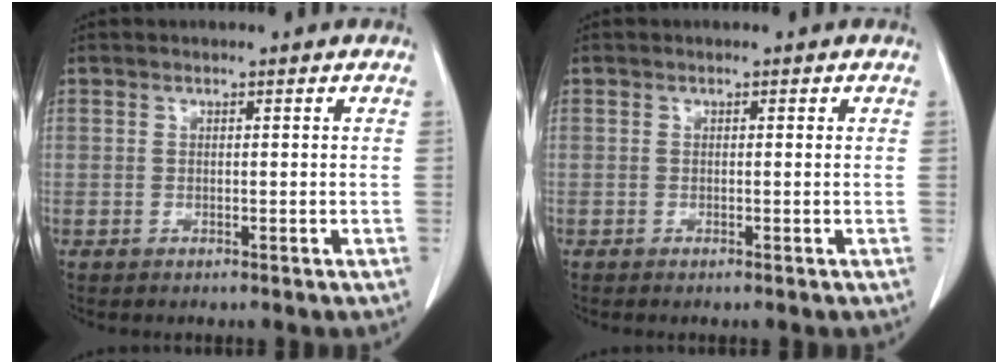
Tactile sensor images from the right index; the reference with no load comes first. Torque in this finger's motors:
{"motor_torque": [0.00, 0.02, -0.02, 0.01]}